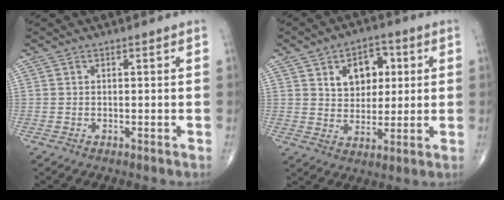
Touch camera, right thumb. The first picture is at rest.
{"total": 9.8, "force": [3.1, 6.9, 6.2], "torque": [-0.051, -0.007, 0.050]}